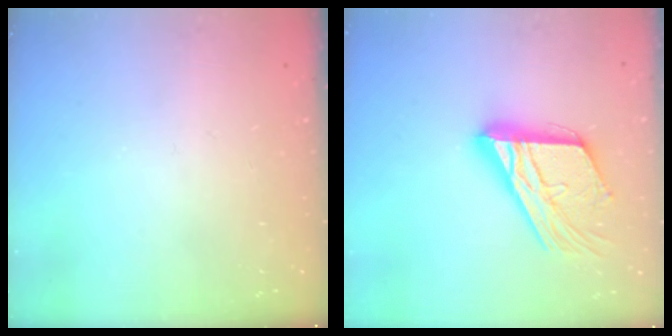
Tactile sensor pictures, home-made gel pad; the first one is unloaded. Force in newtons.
{"total": 19.3, "press": 19.2, "slide": 1.8}